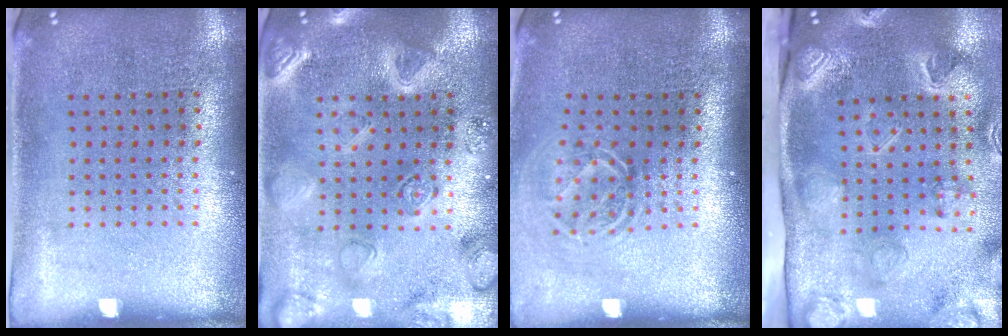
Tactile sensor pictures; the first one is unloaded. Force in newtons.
{"total": 3.0, "press": 2.9, "slide": 0.8}
{"total": 1.7, "press": 1.2, "slide": 1.2}
{"total": 3.4, "press": 3.1, "slide": 1.3}